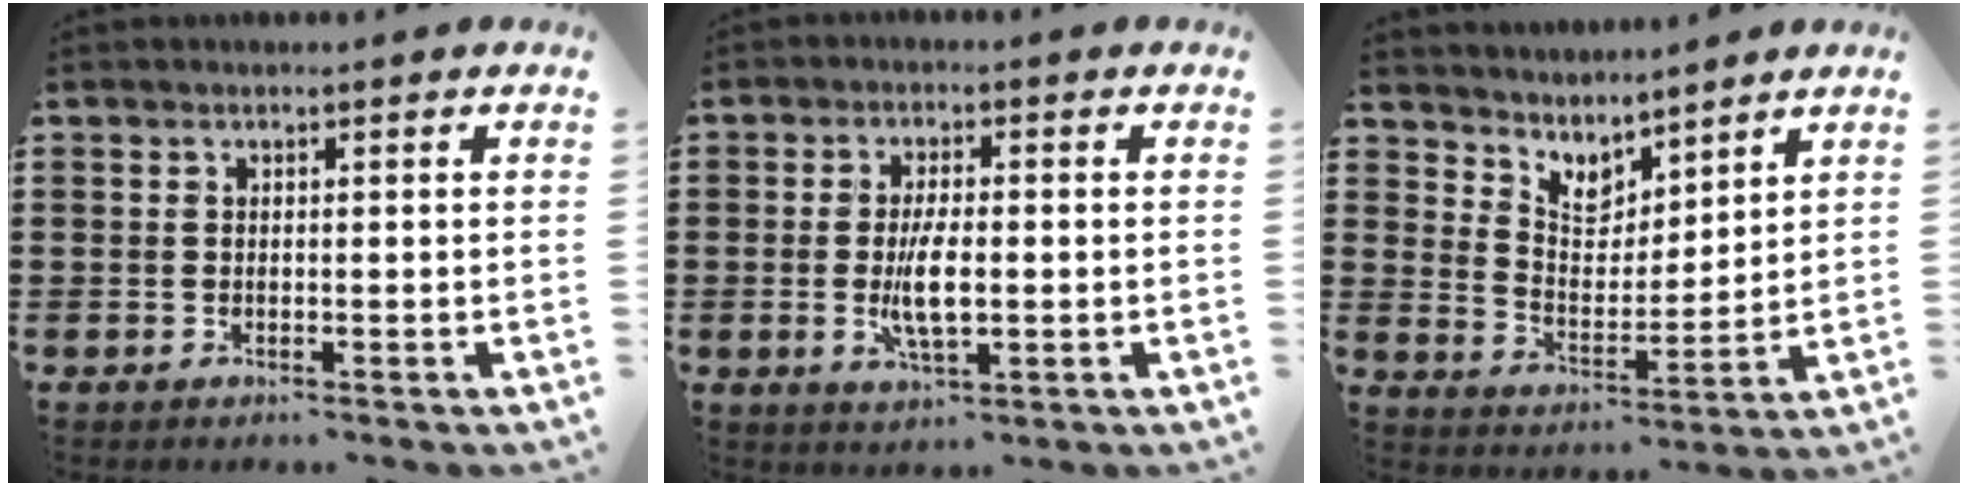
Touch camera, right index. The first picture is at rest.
{"total": 6.3, "force": [-0.8, 2.2, 5.8], "torque": [-0.121, -0.007, -0.020]}
{"total": 4.9, "force": [4.3, 2.3, 0.5], "torque": [-0.036, -0.026, 0.078]}